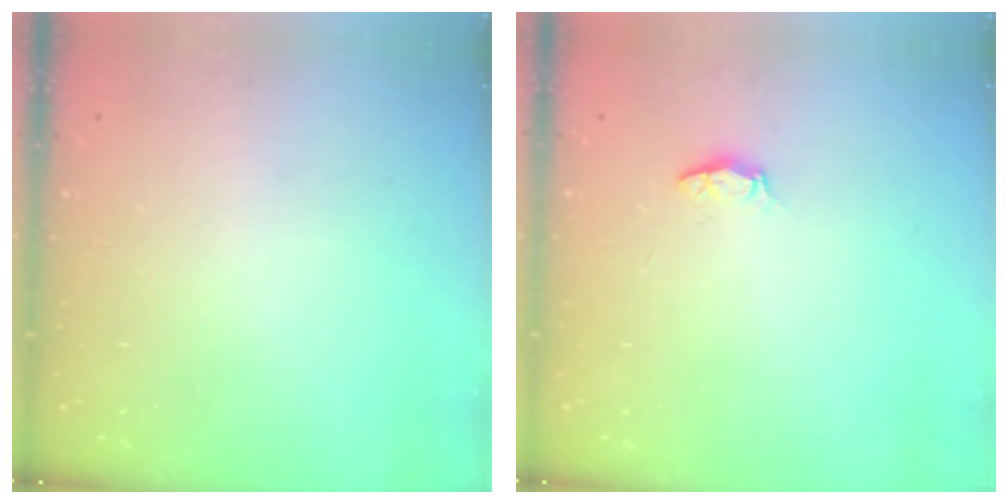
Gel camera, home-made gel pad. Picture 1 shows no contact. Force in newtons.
{"total": 4.0, "press": 4.0, "slide": 0.4}